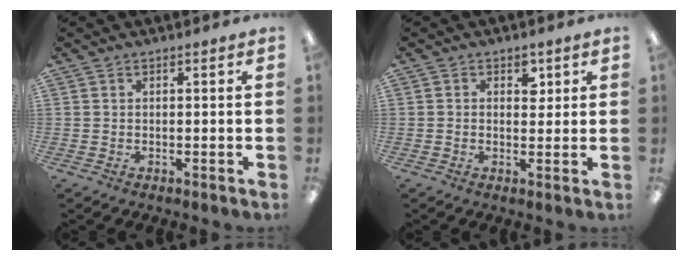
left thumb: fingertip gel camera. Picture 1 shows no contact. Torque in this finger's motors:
{"motor_torque": [0.17, 0.09, 0.87, -0.18, 0.01]}